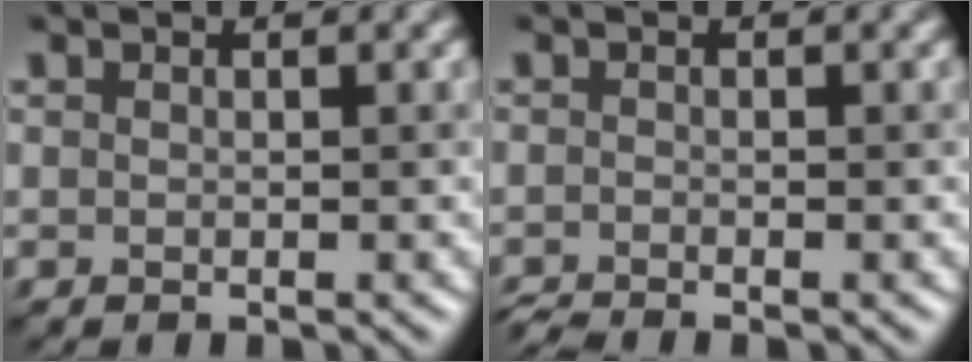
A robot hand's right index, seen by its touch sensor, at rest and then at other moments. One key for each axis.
{"total": 1.6, "fx": -1.6, "fy": 0.1, "fz": 0.4, "tx": -0.004, "ty": -0.006, "tz": -0.028}